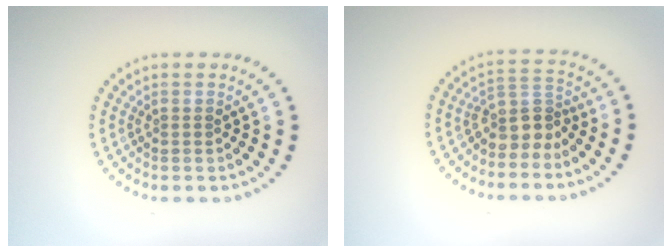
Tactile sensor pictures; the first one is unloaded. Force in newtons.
{"total": 3.1, "press": 2.2, "slide": 2.1}